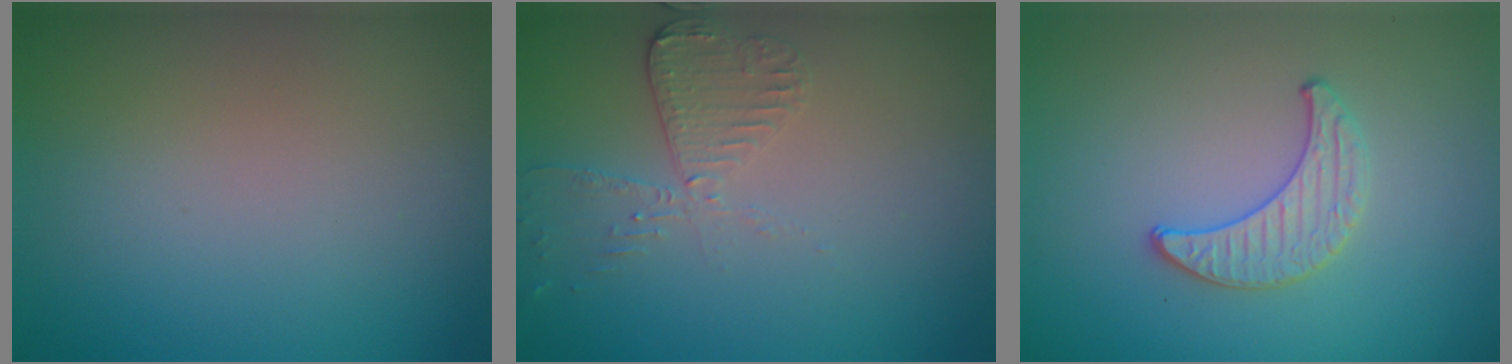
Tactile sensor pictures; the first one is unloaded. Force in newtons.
{"total": 2.5, "press": 2.3, "slide": 1.0}
{"total": 1.5, "press": 1.5, "slide": 0.1}